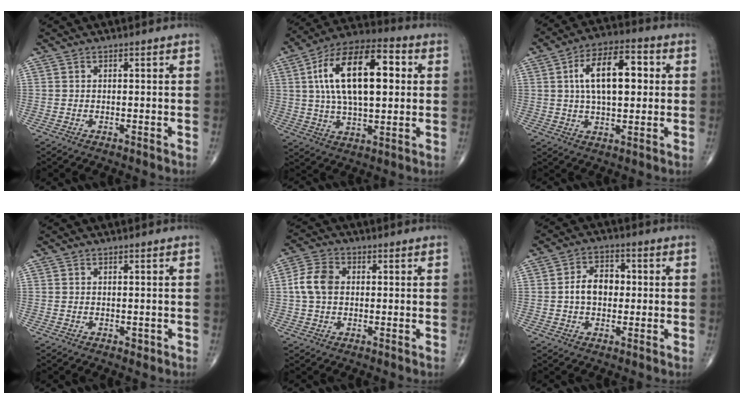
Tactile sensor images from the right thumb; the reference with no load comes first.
{"total": 20.8, "force": [3.9, 9.9, 17.8], "torque": [-0.295, 0.017, 0.059]}
{"total": 13.8, "force": [2.3, 6.8, 11.8], "torque": [-0.181, 0.016, 0.035]}
{"total": 0.7, "force": [-0.2, 0.5, 0.4], "torque": [0.002, 0.001, -0.002]}
{"total": 6.7, "force": [0.4, 4.9, 4.6], "torque": [-0.092, 0.014, 0.000]}
{"total": 6.8, "force": [-0.1, 4.8, 4.8], "torque": [-0.066, 0.018, -0.008]}